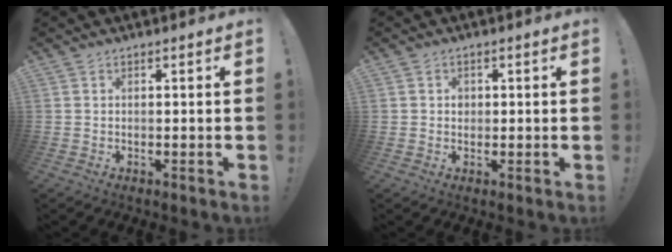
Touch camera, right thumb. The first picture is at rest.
{"total": 1.6, "force": [0.1, 1.4, 0.8], "torque": [-0.010, 0.001, 0.000]}